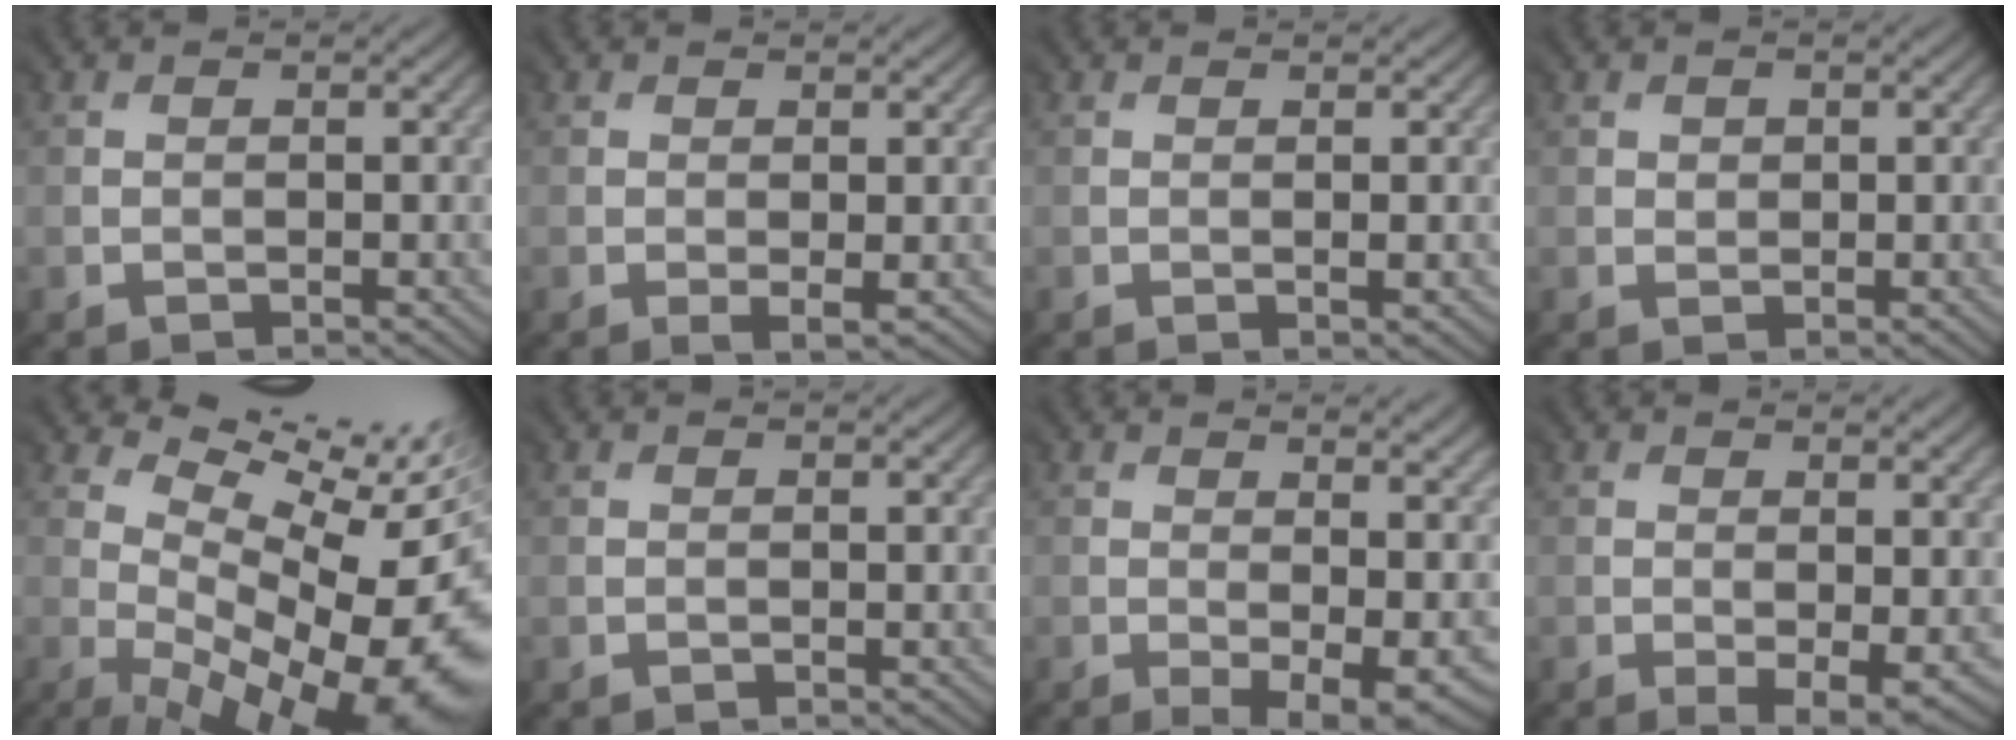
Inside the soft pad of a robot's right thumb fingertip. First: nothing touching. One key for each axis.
{"total": 2.0, "fx": -0.1, "fy": 0.8, "fz": 1.8, "tx": -0.038, "ty": -0.005, "tz": 0.002}
{"total": 0.9, "fx": 0.1, "fy": 0.1, "fz": 0.9, "tx": -0.022, "ty": -0.001, "tz": 0.003}
{"total": 1.3, "fx": 0.7, "fy": 1.0, "fz": -0.2, "tx": 0.005, "ty": -0.002, "tz": 0.015}
{"total": 15.1, "fx": 0.9, "fy": 6.8, "fz": 13.4, "tx": -0.149, "ty": -0.009, "tz": 0.069}
{"total": 0.0}
{"total": 10.0, "fx": -0.3, "fy": 4.1, "fz": 9.1, "tx": -0.104, "ty": -0.006, "tz": 0.010}
{"total": 5.2, "fx": -0.7, "fy": 2.1, "fz": 4.7, "tx": -0.076, "ty": -0.012, "tz": 0.000}